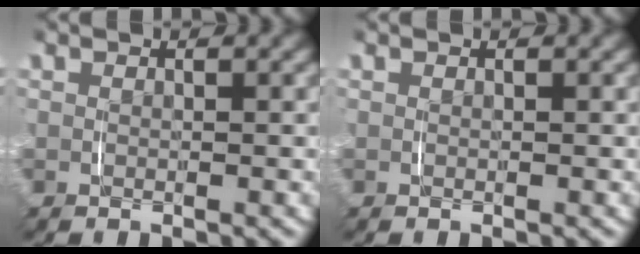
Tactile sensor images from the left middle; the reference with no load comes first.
{"total": 0.0}